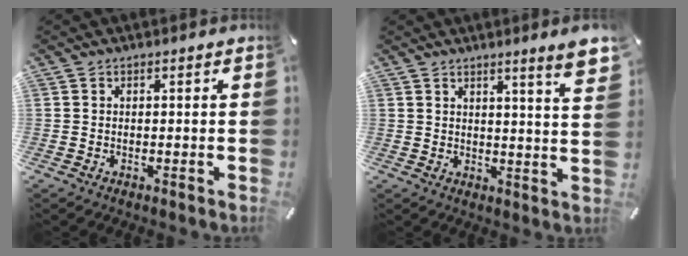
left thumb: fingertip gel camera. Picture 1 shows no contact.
{"total": 7.5, "force": [4.8, 0.3, 5.8], "torque": [-0.087, -0.030, 0.075]}